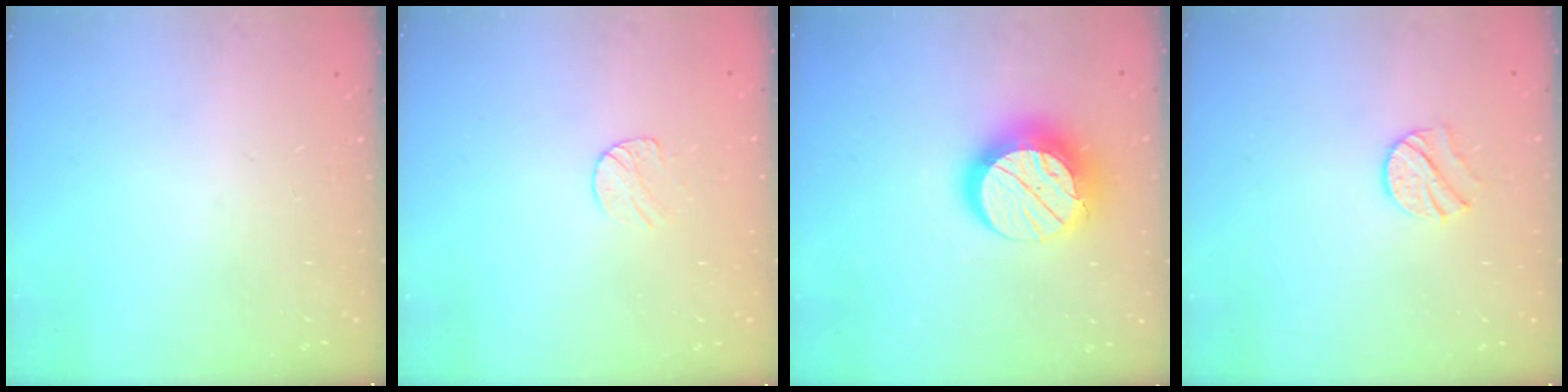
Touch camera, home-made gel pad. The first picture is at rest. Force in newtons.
{"total": 5.8, "press": 5.8, "slide": 0.6}
{"total": 14.5, "press": 14.4, "slide": 1.0}
{"total": 8.1, "press": 8.1, "slide": 0.1}